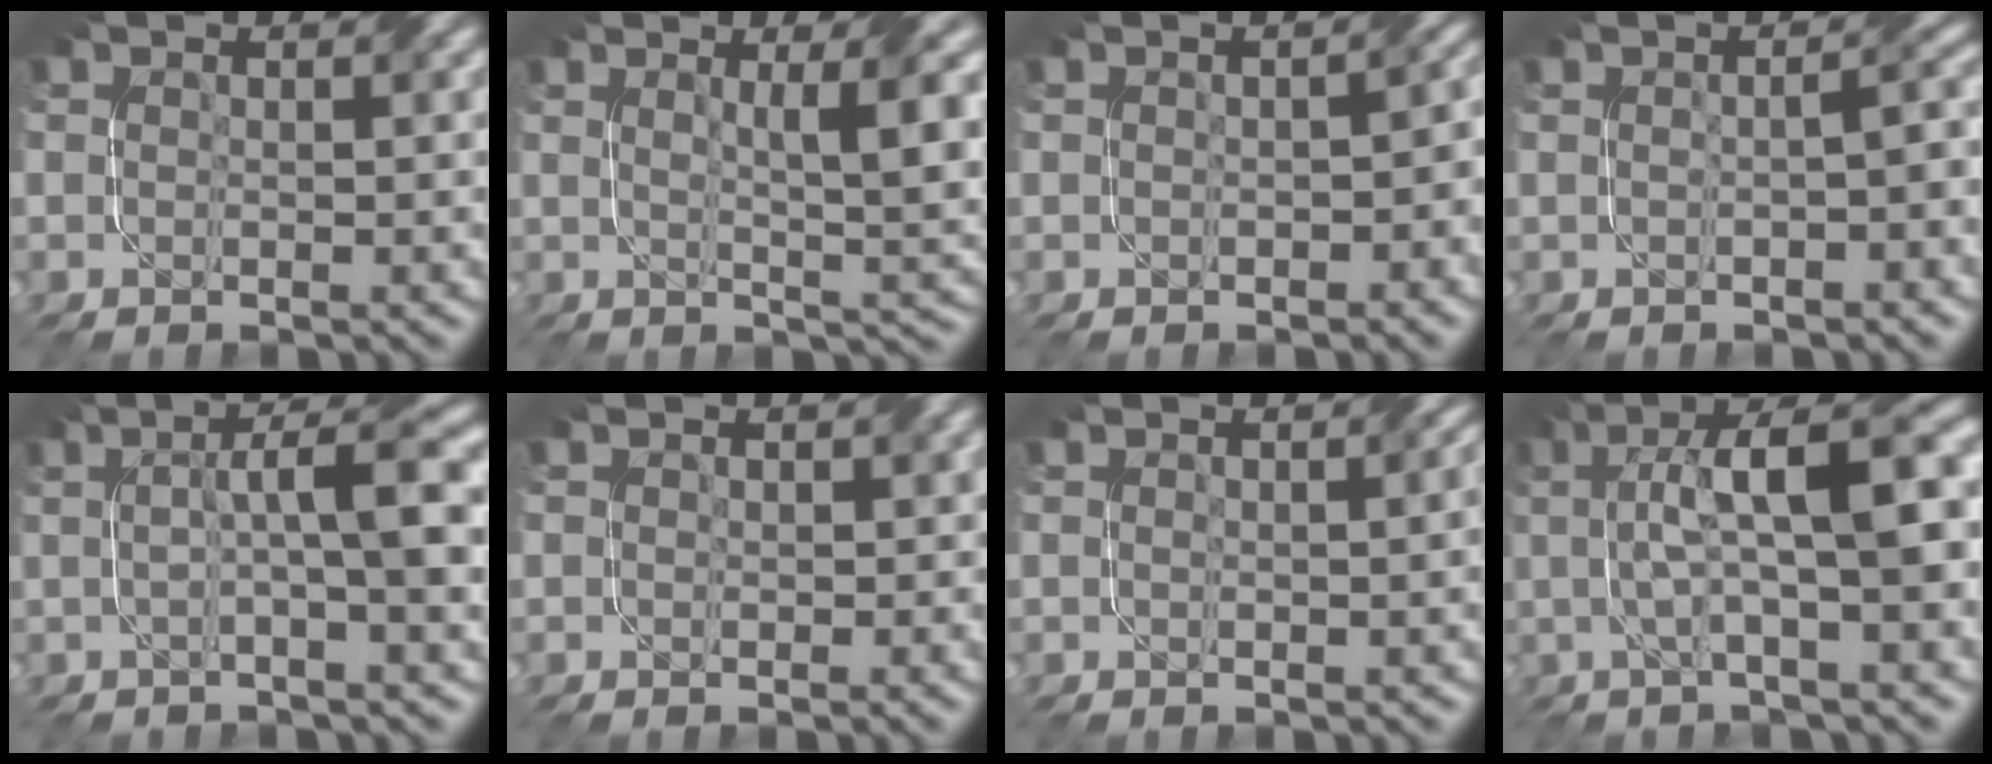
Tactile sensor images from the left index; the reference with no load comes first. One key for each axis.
{"total": 5.7, "fx": 1.5, "fy": 1.2, "fz": 5.4, "tx": -0.069, "ty": -0.004, "tz": 0.024}
{"total": 3.0, "fx": -0.5, "fy": 1.6, "fz": 2.5, "tx": -0.023, "ty": -0.001, "tz": -0.001}
{"total": 2.9, "fx": -0.3, "fy": 0.7, "fz": 2.8, "tx": -0.034, "ty": 0.013, "tz": -0.003}
{"total": 6.7, "fx": 0.7, "fy": 1.1, "fz": 6.6, "tx": -0.096, "ty": 0.018, "tz": 0.005}
{"total": 0.8, "fx": 0.2, "fy": 0.7, "fz": 0.3, "tx": -0.003, "ty": -0.003, "tz": 0.002}
{"total": 2.9, "fx": 0.0, "fy": 1.2, "fz": 2.7, "tx": -0.028, "ty": 0.007, "tz": 0.007}
{"total": 9.7, "fx": 1.2, "fy": 2.3, "fz": 9.3, "tx": -0.145, "ty": 0.022, "tz": 0.013}